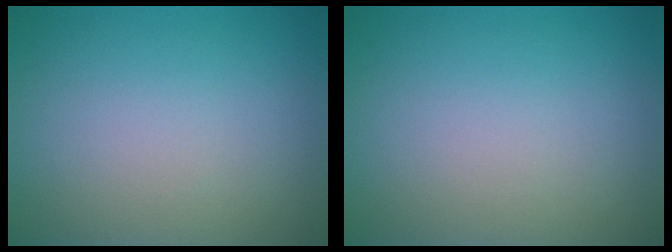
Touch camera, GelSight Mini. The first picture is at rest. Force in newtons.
{"total": 0.0}